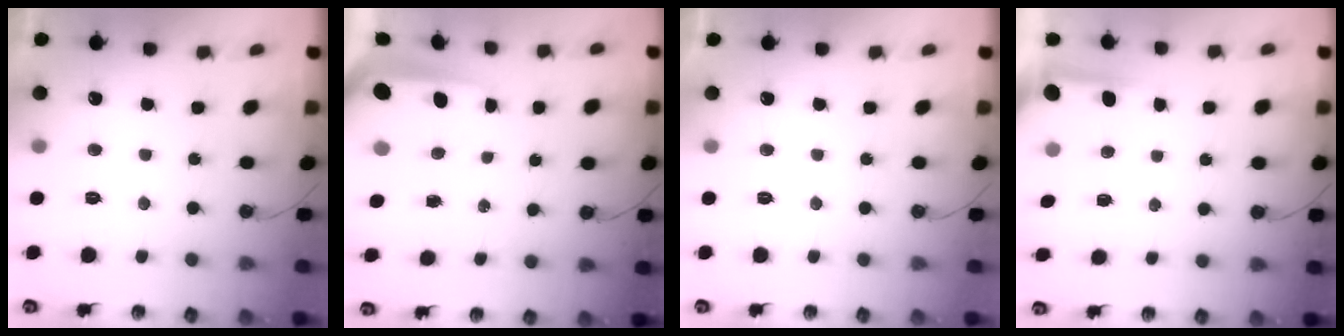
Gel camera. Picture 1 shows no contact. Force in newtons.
{"total": 8.0, "press": 8.0, "slide": 0.7}
{"total": 0.0}
{"total": 3.5, "press": 3.4, "slide": 0.5}